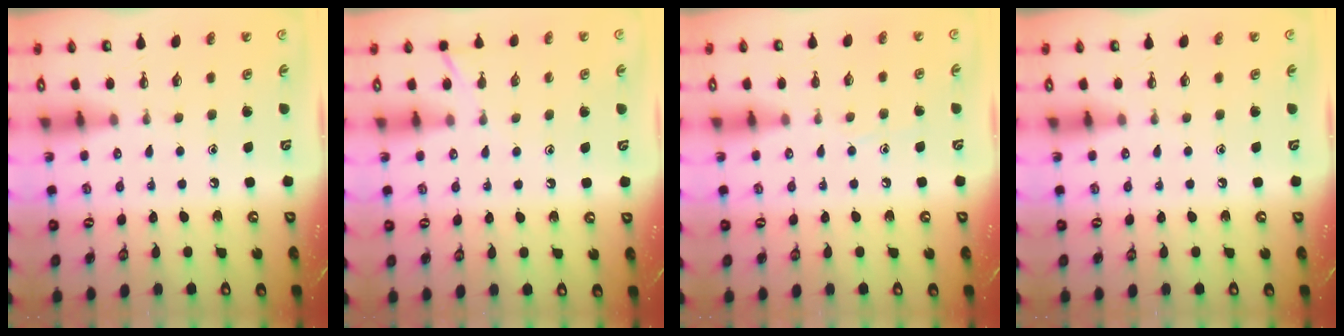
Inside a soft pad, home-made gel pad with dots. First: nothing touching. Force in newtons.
{"total": 4.4, "press": 4.4, "slide": 0.5}
{"total": 4.6, "press": 4.5, "slide": 0.5}
{"total": 0.0}